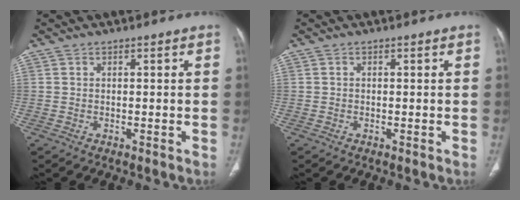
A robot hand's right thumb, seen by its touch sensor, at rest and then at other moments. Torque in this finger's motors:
{"motor_torque": [-0.42, 0.52, -0.27, 0.14, -0.03]}